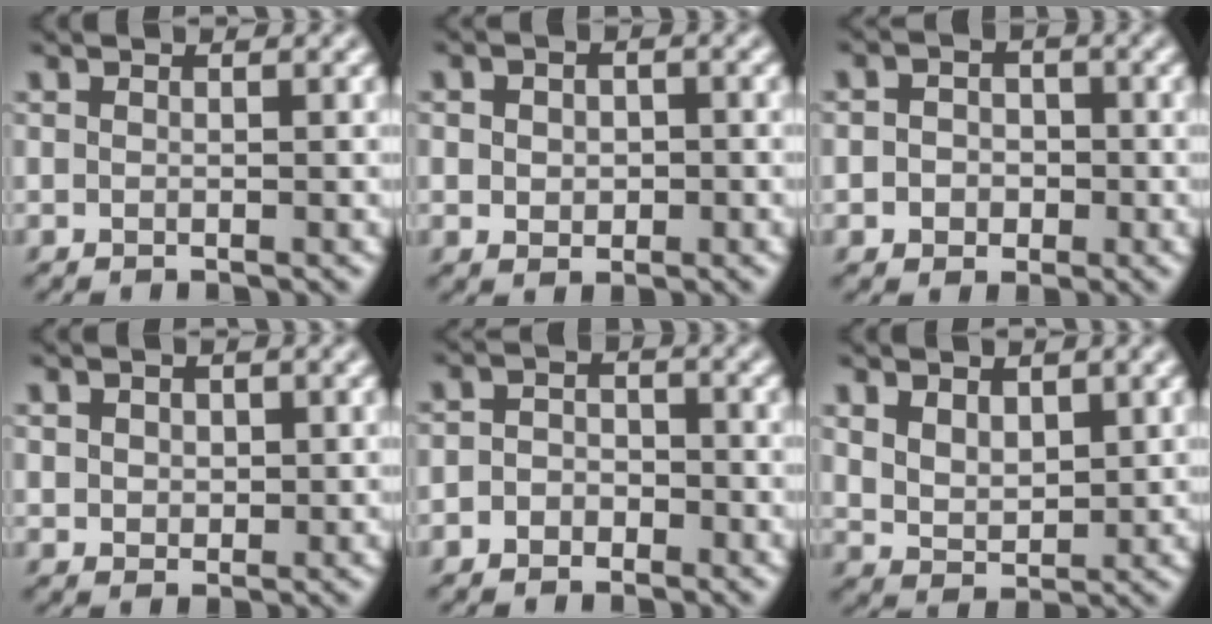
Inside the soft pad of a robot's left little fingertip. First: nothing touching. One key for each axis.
{"total": 2.8, "fx": 0.0, "fy": 2.1, "fz": 1.8, "tx": -0.026, "ty": 0.010, "tz": -0.009}
{"total": 3.4, "fx": -0.5, "fy": 3.1, "fz": 1.4, "tx": 0.001, "ty": 0.010, "tz": -0.034}
{"total": 2.1, "fx": 0.8, "fy": 1.6, "fz": 1.1, "tx": -0.029, "ty": 0.008, "tz": 0.008}
{"total": 2.4, "fx": -1.2, "fy": 1.9, "fz": 0.8, "tx": 0.008, "ty": 0.005, "tz": -0.037}
{"total": 3.4, "fx": 1.5, "fy": 2.1, "fz": 2.2, "tx": -0.048, "ty": -0.008, "tz": 0.031}